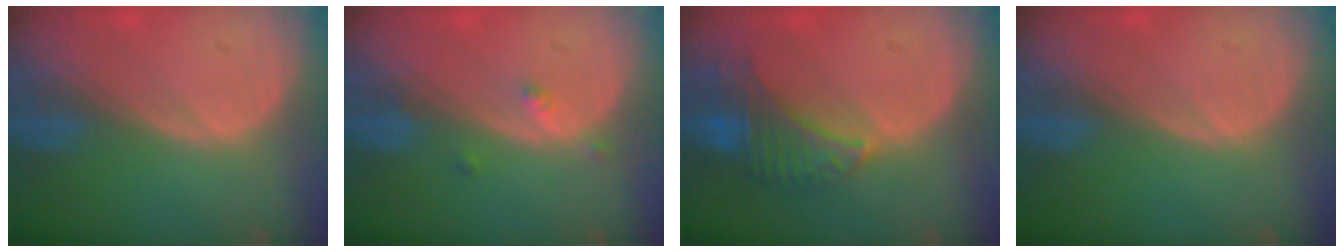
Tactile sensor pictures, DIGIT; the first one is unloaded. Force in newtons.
{"total": 1.9, "press": 1.5, "slide": 1.0}
{"total": 7.6, "press": 7.2, "slide": 2.5}
{"total": 0.0}